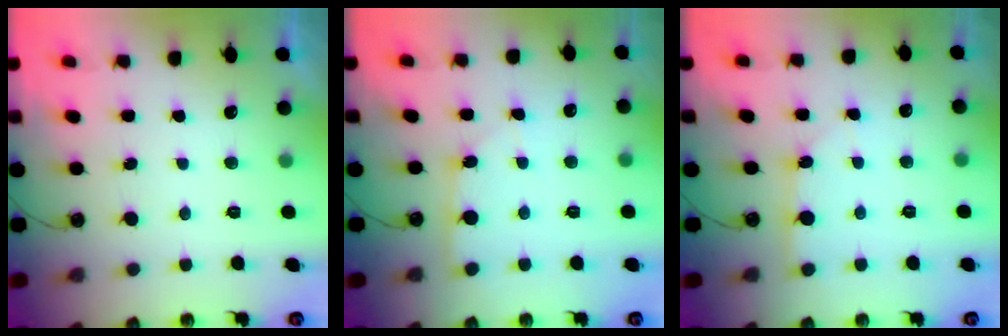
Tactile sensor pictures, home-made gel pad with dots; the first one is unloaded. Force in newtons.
{"total": 2.2, "press": 2.1, "slide": 0.3}
{"total": 2.8, "press": 2.8, "slide": 0.3}